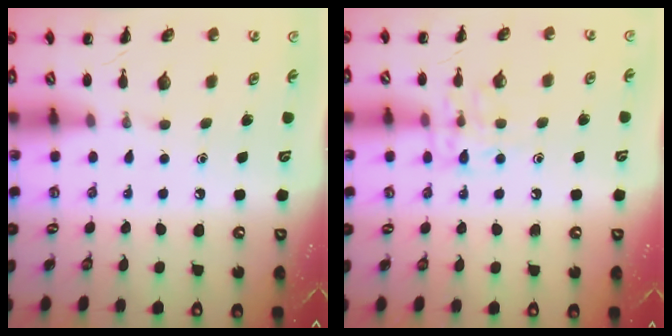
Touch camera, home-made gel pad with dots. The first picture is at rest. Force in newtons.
{"total": 8.5, "press": 8.4, "slide": 0.8}